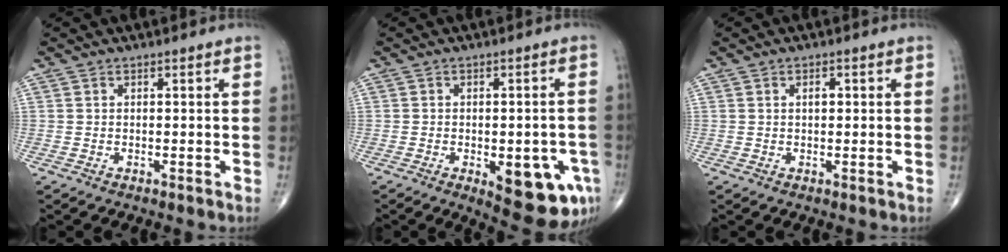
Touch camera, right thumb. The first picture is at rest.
{"total": 12.4, "force": [-4.5, 5.1, 10.4], "torque": [-0.110, 0.007, -0.044]}
{"total": 1.6, "force": [0.4, 0.8, 1.3], "torque": [-0.022, 0.001, 0.006]}